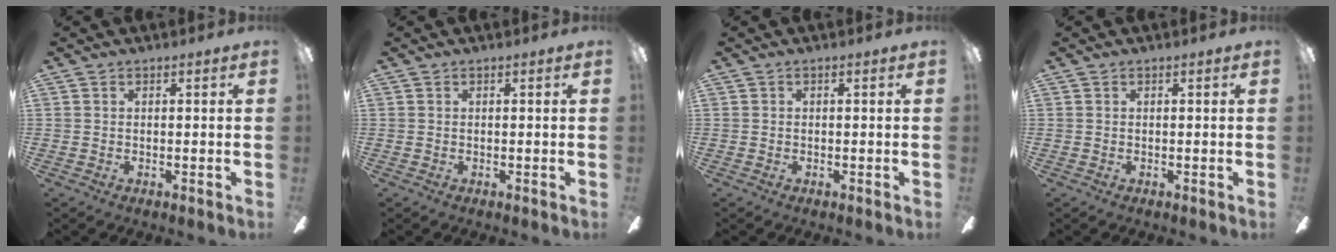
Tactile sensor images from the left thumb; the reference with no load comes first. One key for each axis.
{"total": 0.0}
{"total": 0.0}
{"total": 0.0}